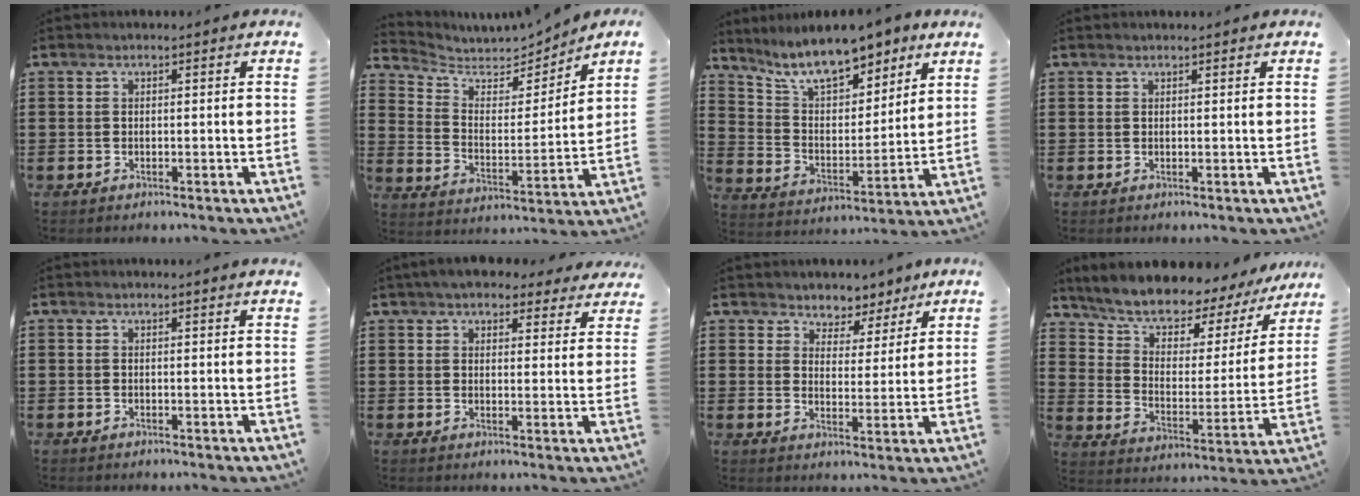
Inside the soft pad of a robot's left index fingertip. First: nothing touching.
{"total": 5.6, "force": [5.1, 2.0, 1.0], "torque": [-0.052, -0.032, 0.088]}
{"total": 10.7, "force": [9.1, 2.7, 4.9], "torque": [-0.123, -0.043, 0.163]}
{"total": 0.5, "force": [0.5, 0.0, 0.2], "torque": [-0.005, -0.001, 0.010]}
{"total": 0.7, "force": [0.6, -0.1, 0.3], "torque": [-0.006, -0.003, 0.013]}
{"total": 5.0, "force": [4.5, 1.4, 1.7], "torque": [-0.050, -0.006, 0.084]}
{"total": 4.2, "force": [3.7, 1.9, -0.3], "torque": [-0.020, -0.016, 0.065]}
{"total": 6.3, "force": [5.8, 1.9, 1.2], "torque": [-0.064, -0.052, 0.097]}